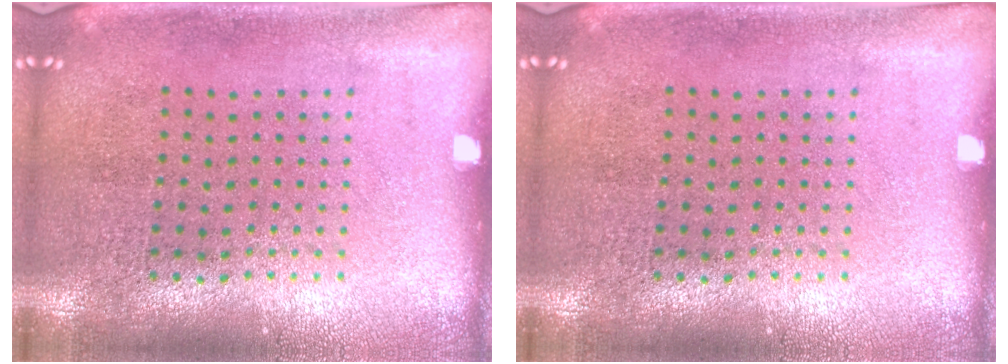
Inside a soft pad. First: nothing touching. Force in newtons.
{"total": 0.0}